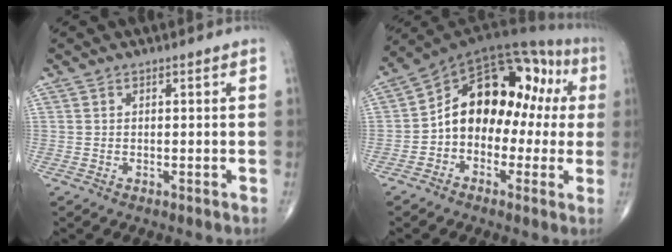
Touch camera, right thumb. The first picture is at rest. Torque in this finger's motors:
{"motor_torque": [2.43, 2.58, 1.04, -0.63, 0.14]}